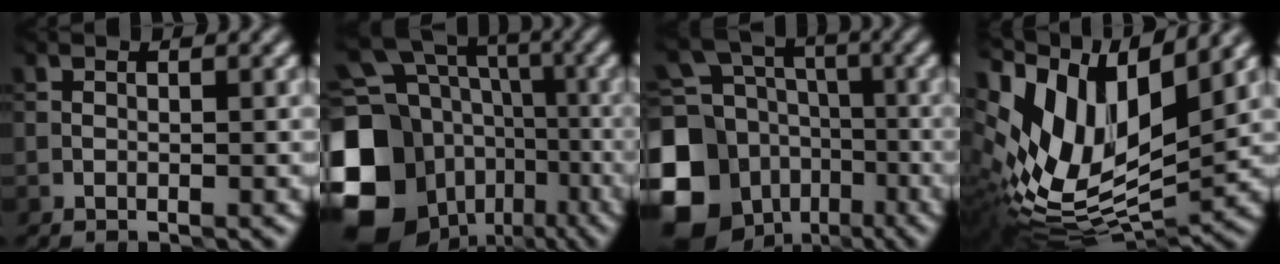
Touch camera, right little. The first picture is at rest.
{"total": 17.2, "force": [-4.5, 14.2, 8.6], "torque": [-0.215, -0.011, -0.069]}
{"total": 14.0, "force": [-5.0, 11.8, 5.7], "torque": [-0.169, -0.025, -0.102]}
{"total": 13.7, "force": [5.2, 7.1, 10.5], "torque": [-0.220, 0.006, 0.103]}